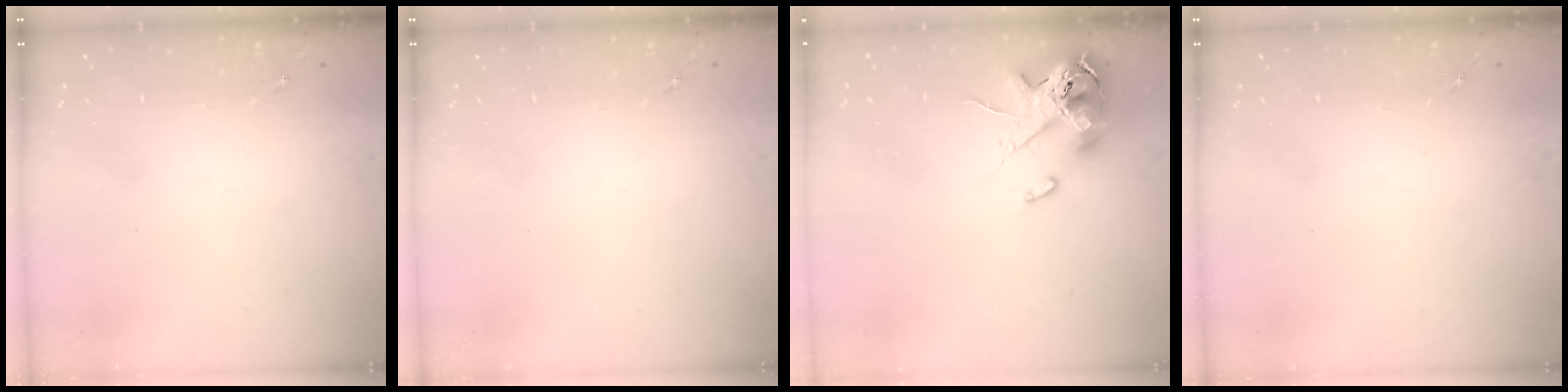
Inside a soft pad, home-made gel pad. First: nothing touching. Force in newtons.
{"total": 0.0}
{"total": 12.9, "press": 12.7, "slide": 2.2}
{"total": 0.0}